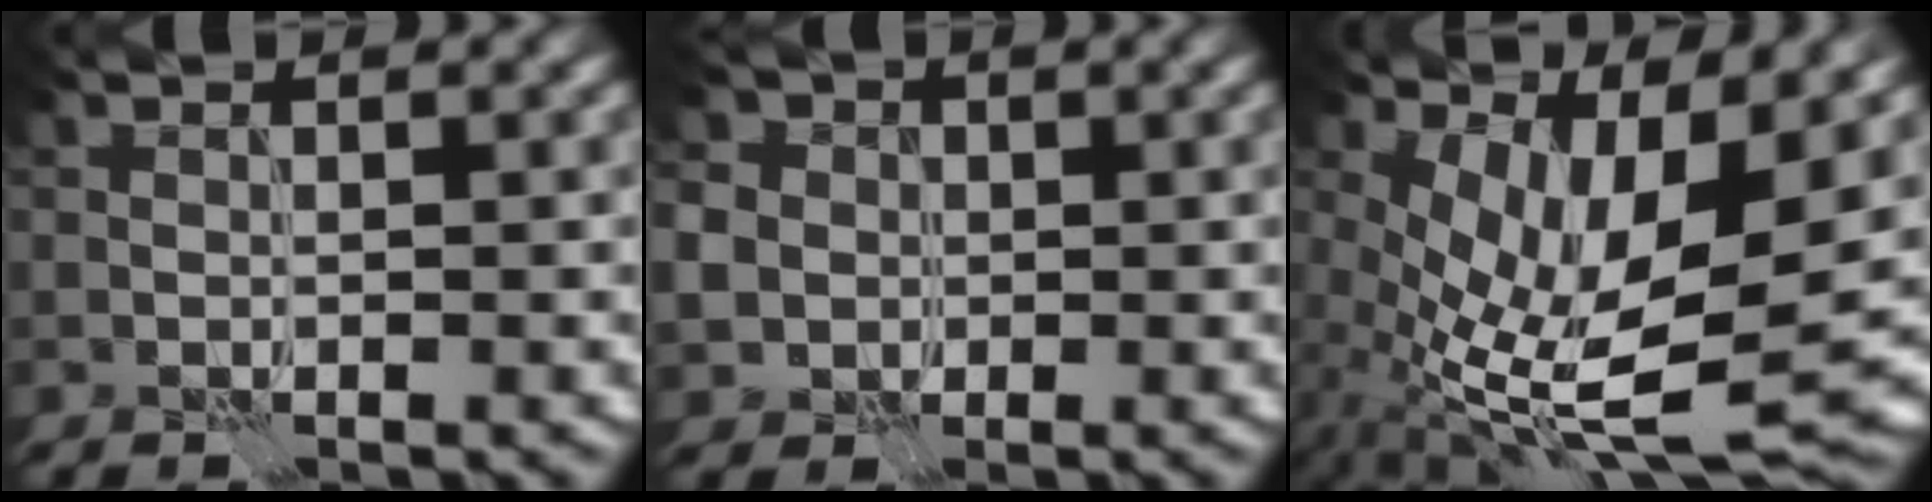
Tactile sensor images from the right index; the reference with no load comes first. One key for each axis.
{"total": 6.5, "fx": 0.9, "fy": 5.9, "fz": 2.5, "tx": -0.059, "ty": 0.015, "tz": 0.000}
{"total": 11.9, "fx": 0.3, "fy": 4.2, "fz": 11.1, "tx": -0.214, "ty": -0.020, "tz": 0.022}